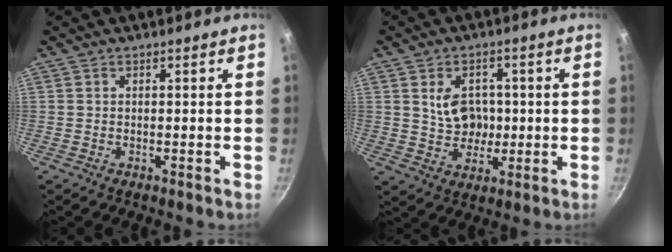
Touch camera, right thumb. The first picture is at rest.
{"total": 7.7, "force": [1.0, 6.1, 4.6], "torque": [-0.047, -0.005, 0.020]}